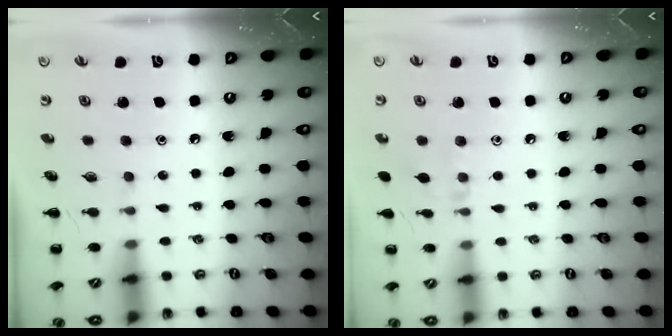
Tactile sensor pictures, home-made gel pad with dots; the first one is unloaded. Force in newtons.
{"total": 6.4, "press": 6.0, "slide": 2.3}